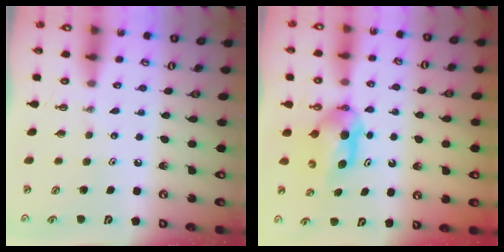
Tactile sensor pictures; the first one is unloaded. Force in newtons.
{"total": 6.7, "press": 6.6, "slide": 1.5}